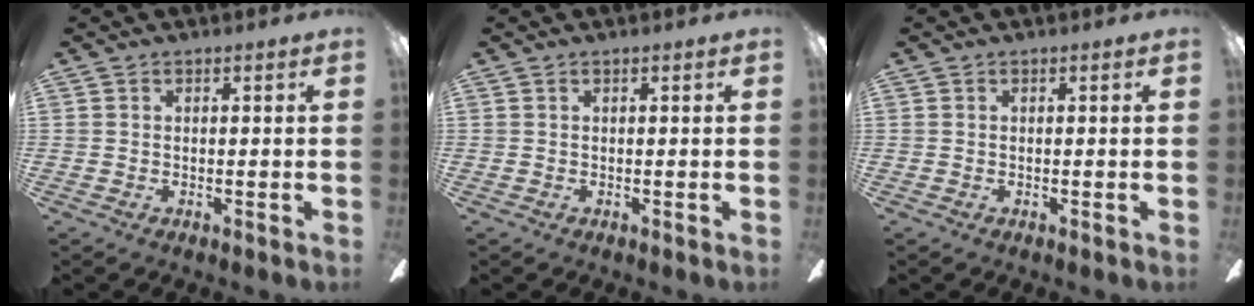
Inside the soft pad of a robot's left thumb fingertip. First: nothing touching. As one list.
[{"total": 0.0}, {"total": 0.0}]